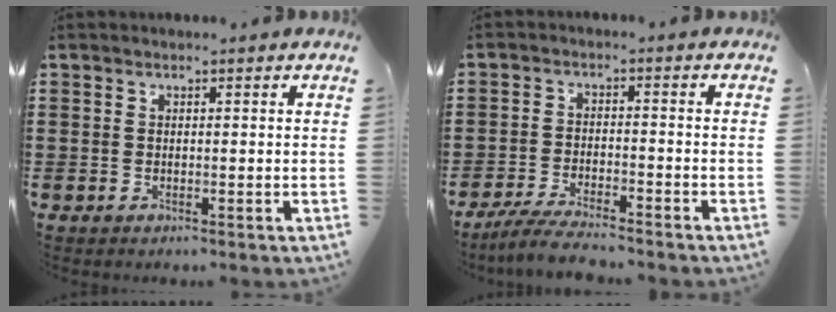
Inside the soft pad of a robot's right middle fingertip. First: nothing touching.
{"total": 4.7, "force": [-4.3, 0.1, 2.0], "torque": [-0.048, -0.012, -0.084]}